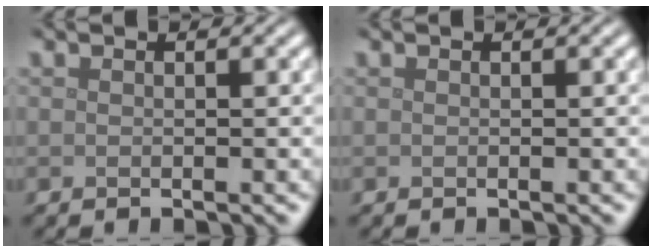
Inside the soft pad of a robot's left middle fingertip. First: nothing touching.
{"total": 0.0}